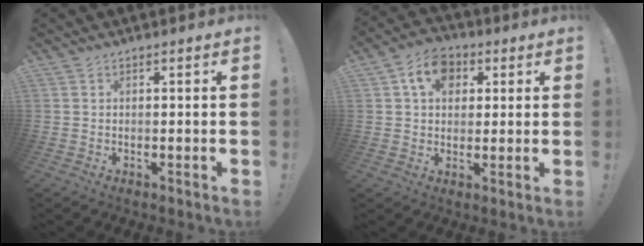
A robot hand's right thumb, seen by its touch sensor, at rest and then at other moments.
{"total": 10.0, "force": [3.7, 7.5, 5.5], "torque": [-0.083, 0.000, 0.069]}